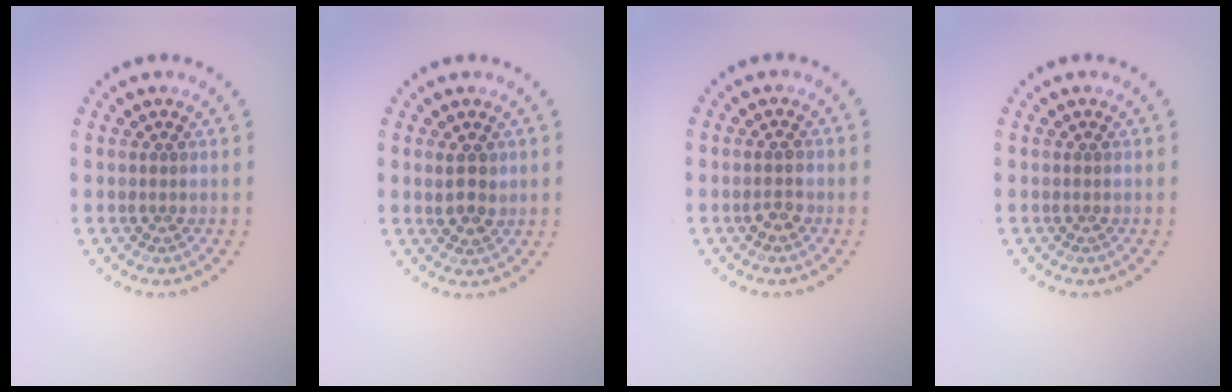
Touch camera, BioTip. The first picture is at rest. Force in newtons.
{"total": 2.2, "press": 2.1, "slide": 0.5}
{"total": 1.5, "press": 1.5, "slide": 0.2}
{"total": 0.0}